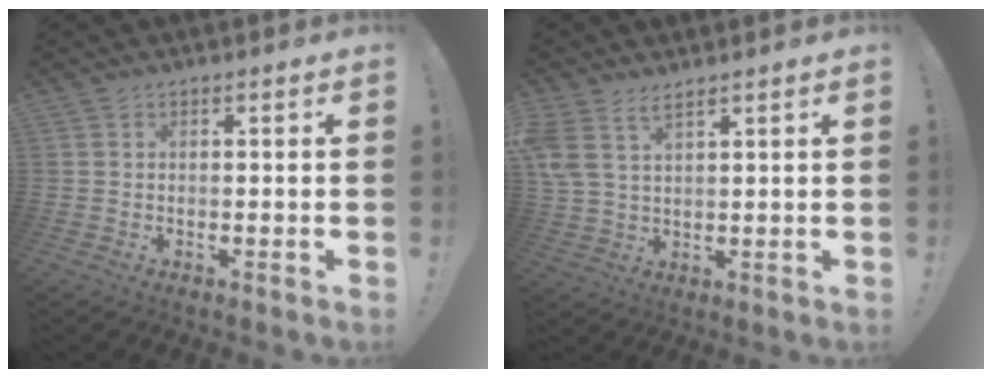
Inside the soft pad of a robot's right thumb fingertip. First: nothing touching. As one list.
[{"total": 6.2, "force": [4.3, 2.7, 3.6], "torque": [-0.075, -0.011, 0.086]}]